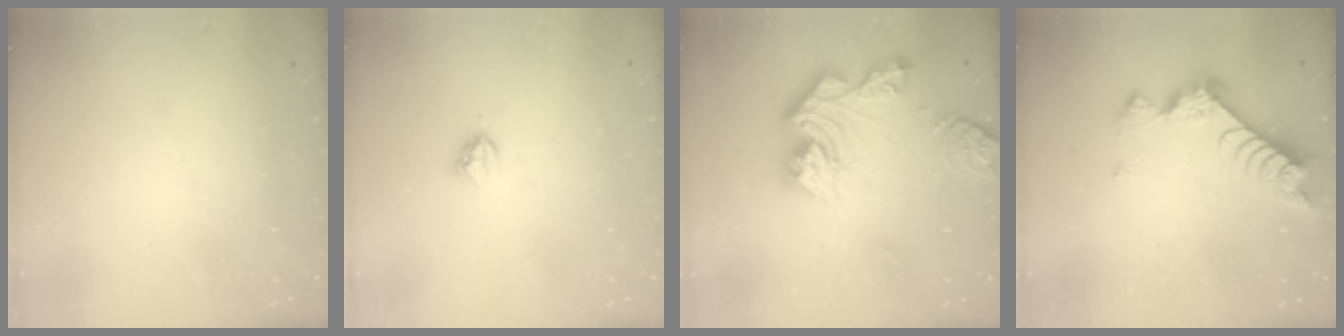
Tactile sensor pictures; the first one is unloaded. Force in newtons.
{"total": 3.8, "press": 3.8, "slide": 0.3}
{"total": 14.3, "press": 14.2, "slide": 1.5}
{"total": 7.4, "press": 7.3, "slide": 1.0}